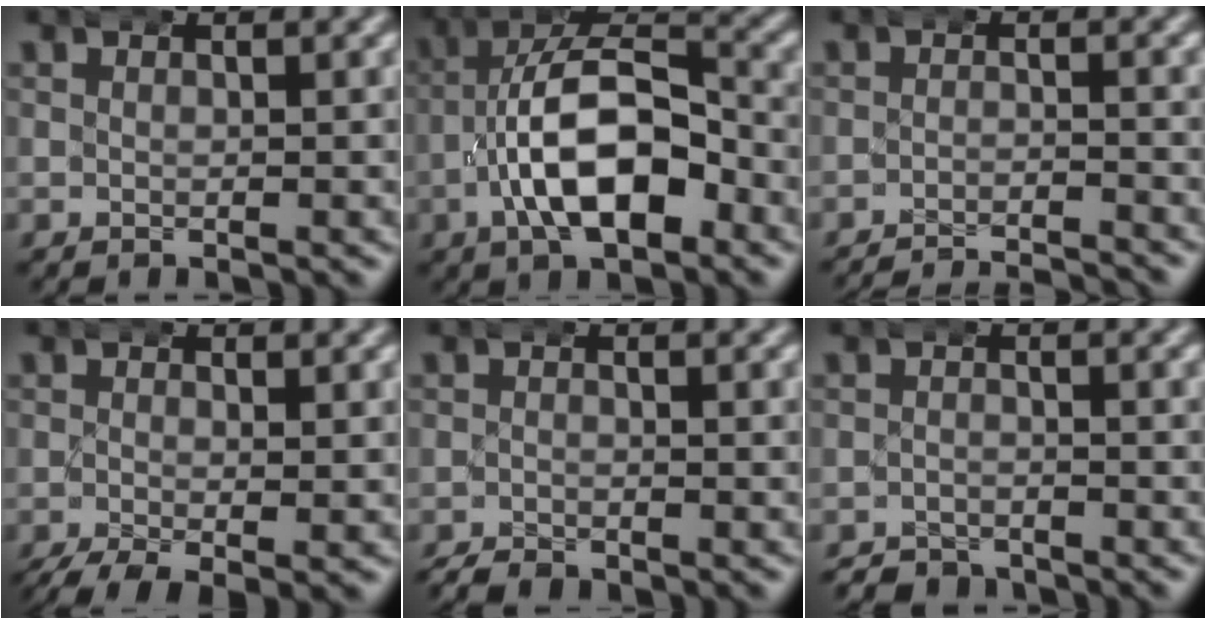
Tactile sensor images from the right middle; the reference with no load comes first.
{"total": 9.4, "force": [-1.9, 5.6, 7.2], "torque": [-0.118, -0.011, -0.033]}
{"total": 8.9, "force": [-8.7, 1.6, 1.3], "torque": [-0.004, -0.016, -0.138]}
{"total": 4.1, "force": [-2.8, 1.4, 2.6], "torque": [-0.054, -0.025, -0.033]}
{"total": 2.4, "force": [-2.1, 1.0, 0.7], "torque": [-0.022, -0.011, -0.034]}
{"total": 2.5, "force": [-2.3, 0.8, -0.2], "torque": [-0.003, -0.010, -0.039]}